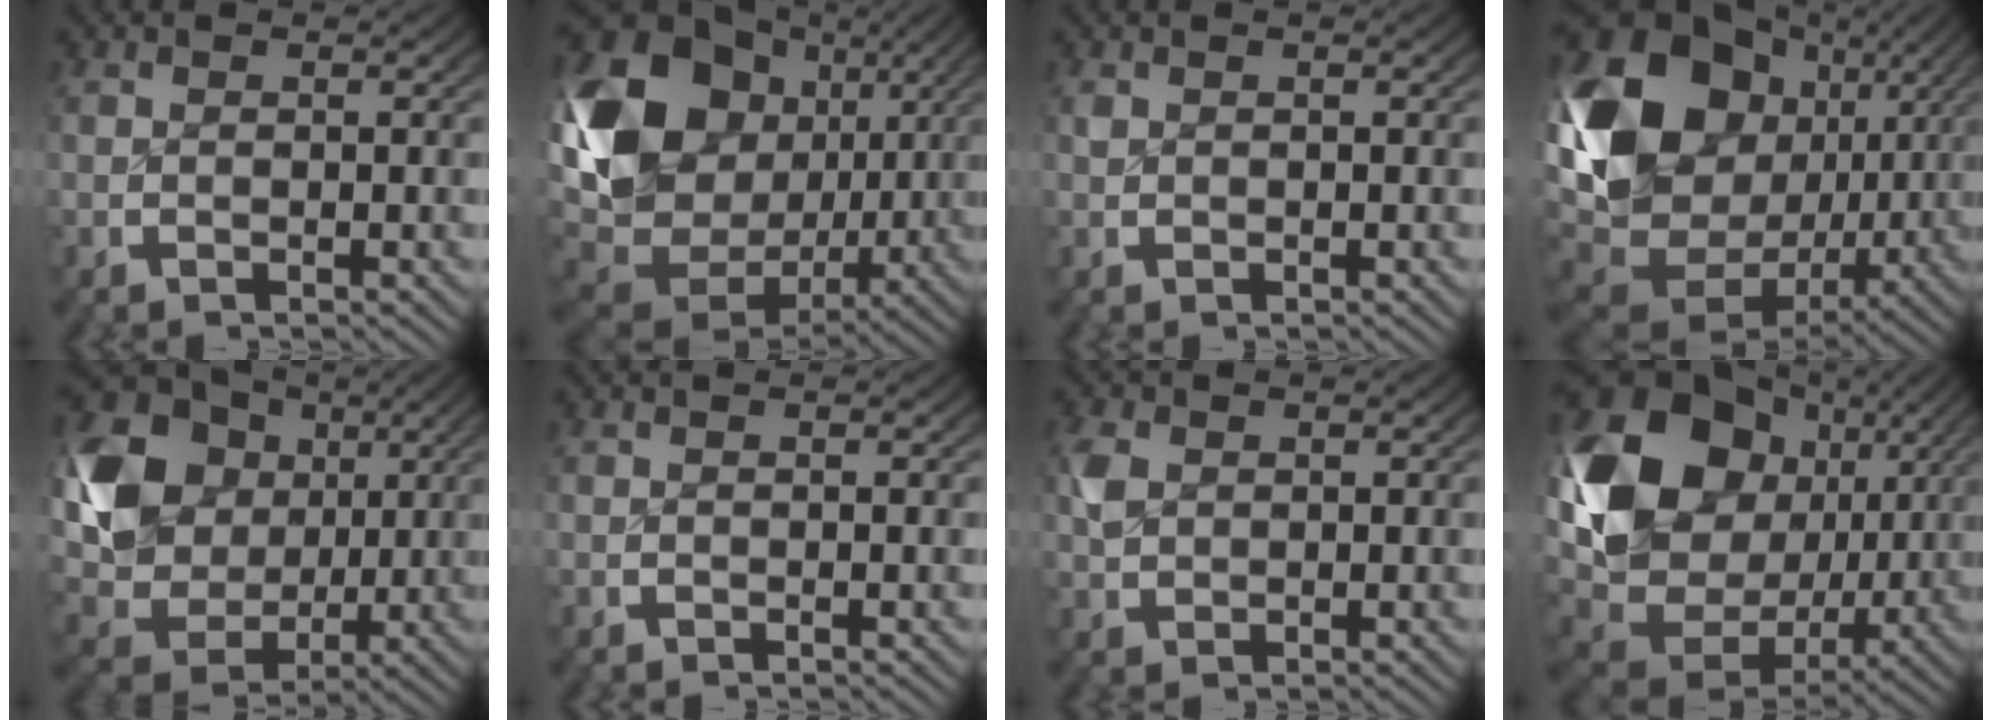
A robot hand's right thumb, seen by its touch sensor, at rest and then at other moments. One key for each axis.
{"total": 18.0, "fx": 0.4, "fy": 12.4, "fz": 13.1, "tx": -0.287, "ty": -0.045, "tz": 0.033}
{"total": 0.0}
{"total": 19.8, "fx": 0.4, "fy": 13.2, "fz": 14.7, "tx": -0.315, "ty": -0.046, "tz": 0.033}
{"total": 13.6, "fx": 1.0, "fy": 10.7, "fz": 8.4, "tx": -0.204, "ty": -0.036, "tz": 0.030}
{"total": 0.0}
{"total": 1.6, "fx": 0.4, "fy": 1.1, "fz": 1.0, "tx": -0.025, "ty": -0.002, "tz": 0.014}
{"total": 17.7, "fx": 0.3, "fy": 12.0, "fz": 13.0, "tx": -0.282, "ty": -0.041, "tz": 0.028}